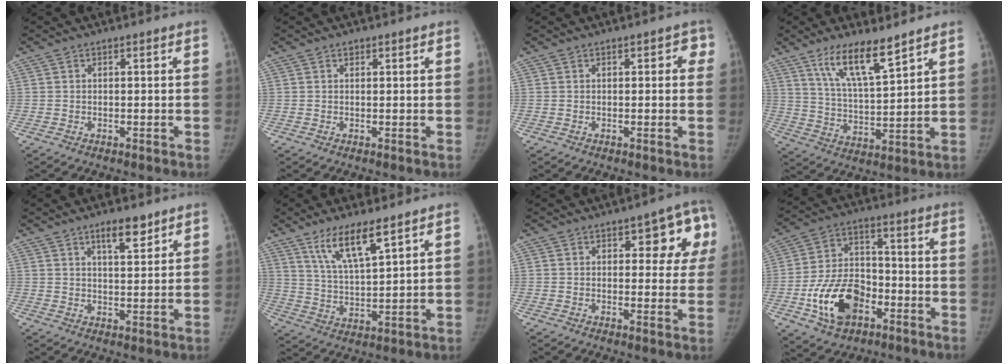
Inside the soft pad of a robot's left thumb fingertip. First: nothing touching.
{"total": 0.8, "force": [0.5, 0.5, 0.3], "torque": [0.002, -0.002, 0.006]}
{"total": 2.3, "force": [0.7, 1.3, 1.8], "torque": [0.003, 0.004, 0.000]}
{"total": 10.7, "force": [7.4, 2.3, 7.4], "torque": [-0.126, -0.049, 0.146]}
{"total": 5.3, "force": [3.6, 1.8, 3.5], "torque": [-0.041, -0.025, 0.058]}
{"total": 9.5, "force": [6.2, 2.1, 6.9], "torque": [-0.121, -0.036, 0.124]}
{"total": 9.7, "force": [3.5, 4.6, 7.8], "torque": [-0.042, -0.003, 0.033]}
{"total": 14.7, "force": [-6.0, 9.5, 9.5], "torque": [-0.150, 0.032, -0.102]}